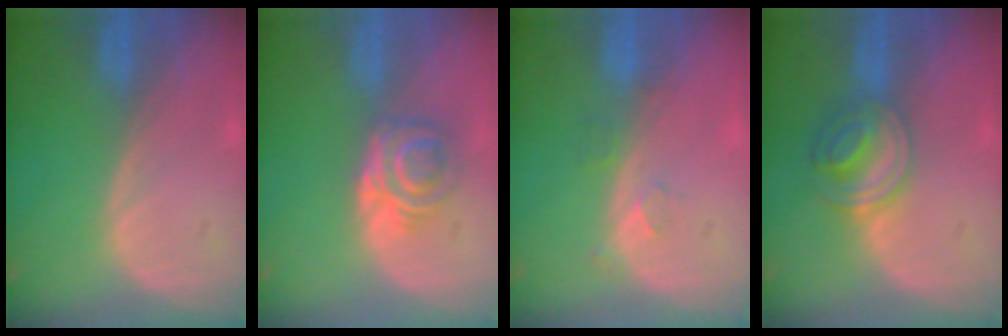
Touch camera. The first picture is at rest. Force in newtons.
{"total": 6.2, "press": 5.1, "slide": 3.6}
{"total": 2.3, "press": 2.0, "slide": 1.1}
{"total": 6.0, "press": 5.4, "slide": 2.6}